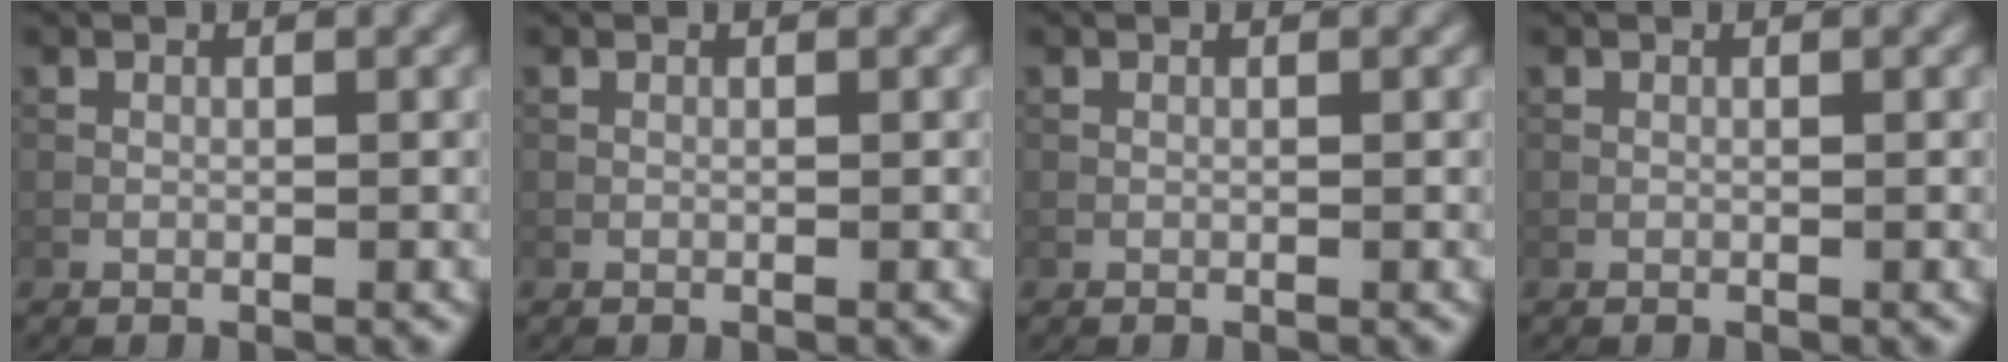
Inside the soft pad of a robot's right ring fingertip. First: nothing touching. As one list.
[{"total": 0.0}, {"total": 0.0}, {"total": 0.0}]